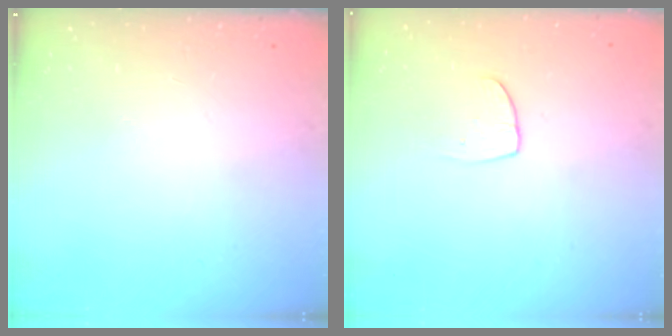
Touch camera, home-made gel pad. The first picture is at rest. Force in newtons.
{"total": 5.5, "press": 5.5, "slide": 0.4}